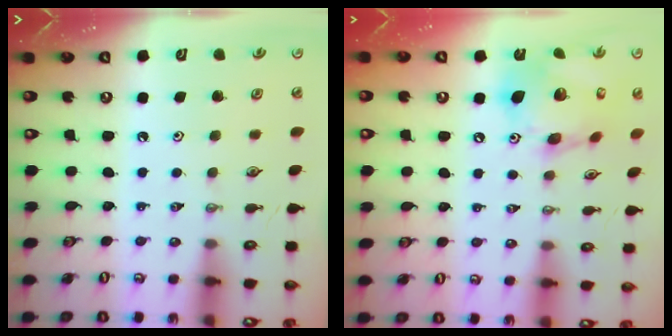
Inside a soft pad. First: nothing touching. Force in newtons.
{"total": 17.9, "press": 17.7, "slide": 2.1}